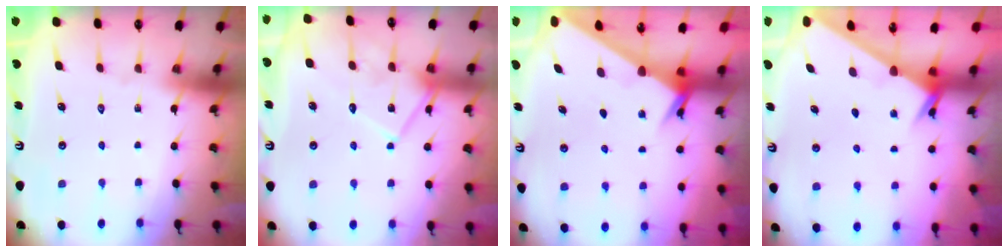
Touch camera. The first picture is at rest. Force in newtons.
{"total": 11.9, "press": 11.9, "slide": 0.9}
{"total": 2.5, "press": 2.5, "slide": 0.2}
{"total": 2.4, "press": 2.4, "slide": 0.2}